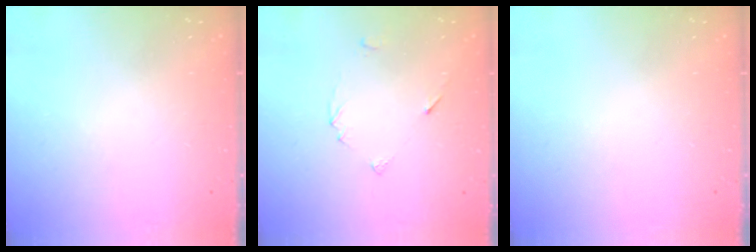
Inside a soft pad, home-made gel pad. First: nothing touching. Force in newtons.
{"total": 4.0, "press": 3.9, "slide": 0.6}
{"total": 0.0}